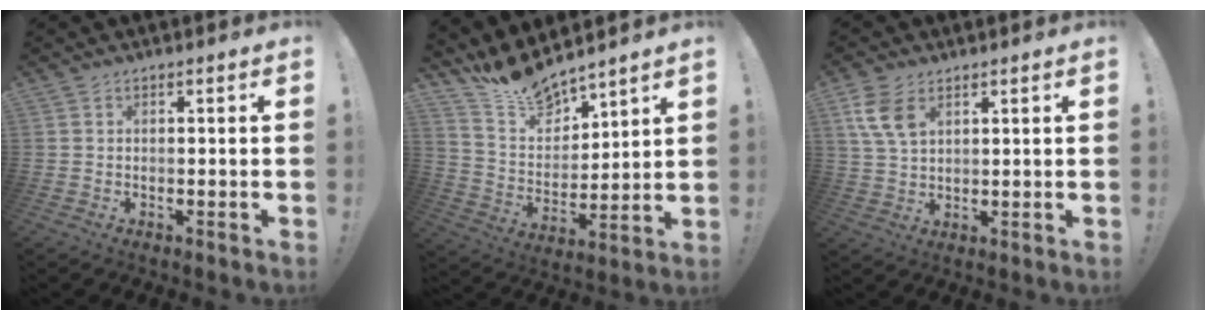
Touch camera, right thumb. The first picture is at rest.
{"total": 13.0, "force": [12.2, 3.4, 2.8], "torque": [-0.080, -0.103, 0.226]}
{"total": 8.1, "force": [3.9, 4.7, 5.3], "torque": [-0.104, -0.011, 0.073]}